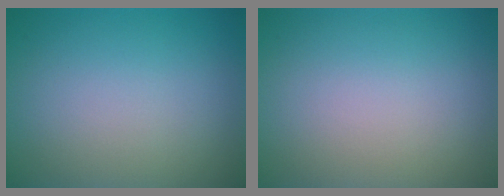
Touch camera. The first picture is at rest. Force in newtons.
{"total": 0.0}